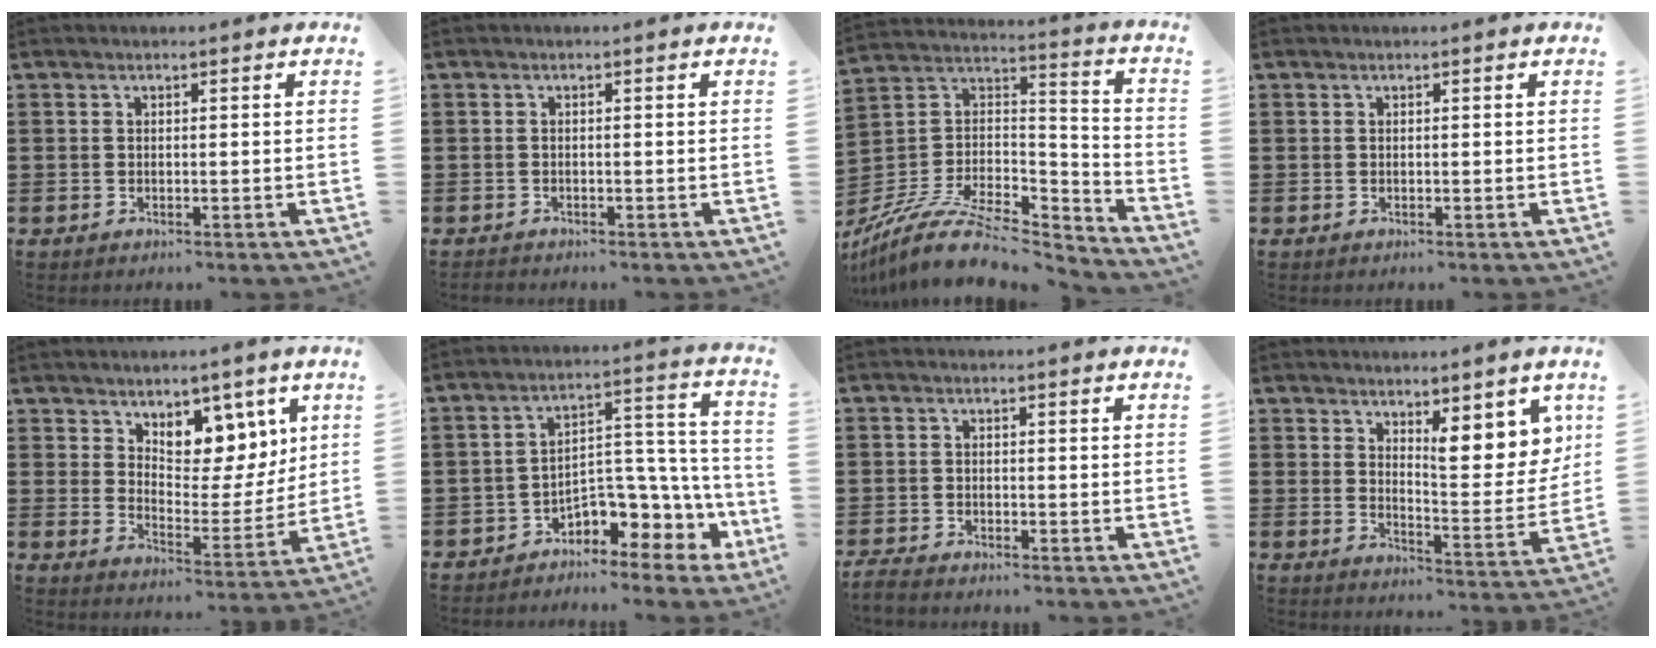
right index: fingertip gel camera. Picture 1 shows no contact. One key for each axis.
{"total": 0.6, "fx": -0.6, "fy": 0.1, "fz": 0.1, "tx": -0.003, "ty": -0.001, "tz": -0.012}
{"total": 11.4, "fx": -8.5, "fy": 4.4, "fz": 6.3, "tx": -0.122, "ty": 0.015, "tz": -0.159}
{"total": 0.0}
{"total": 7.2, "fx": 5.5, "fy": 4.2, "fz": 2.1, "tx": -0.052, "ty": -0.041, "tz": 0.097}
{"total": 6.3, "fx": -2.5, "fy": 4.6, "fz": 3.5, "tx": -0.065, "ty": -0.019, "tz": -0.044}
{"total": 1.9, "fx": -1.9, "fy": 0.2, "fz": 0.2, "tx": -0.014, "ty": -0.003, "tz": -0.041}
{"total": 8.1, "fx": 5.6, "fy": 3.0, "fz": 5.0, "tx": -0.073, "ty": -0.033, "tz": 0.095}